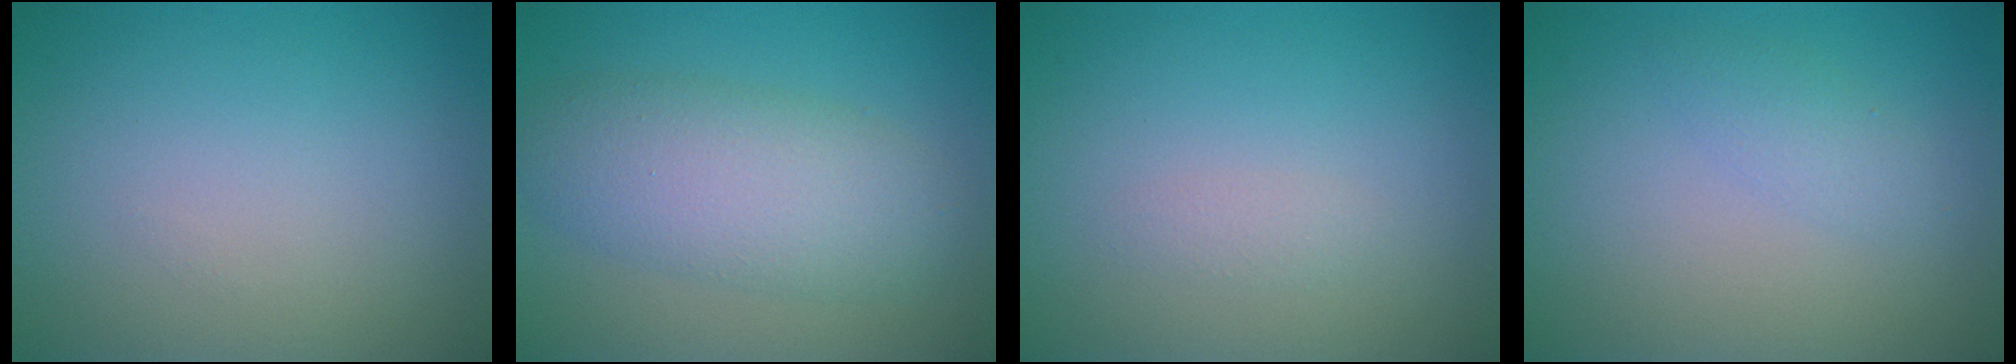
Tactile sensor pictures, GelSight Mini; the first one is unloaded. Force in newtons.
{"total": 5.9, "press": 5.9, "slide": 0.2}
{"total": 0.8, "press": 0.8, "slide": 0.0}
{"total": 1.4, "press": 1.4, "slide": 0.0}